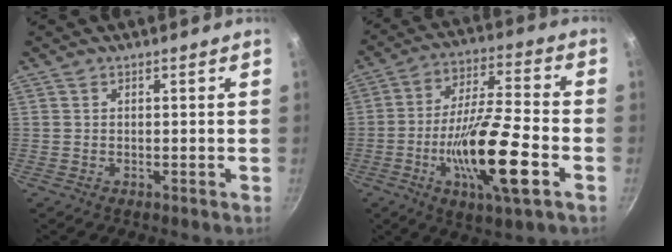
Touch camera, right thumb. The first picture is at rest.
{"total": 18.7, "force": [-5.8, 4.4, 17.2], "torque": [-0.305, 0.024, -0.108]}